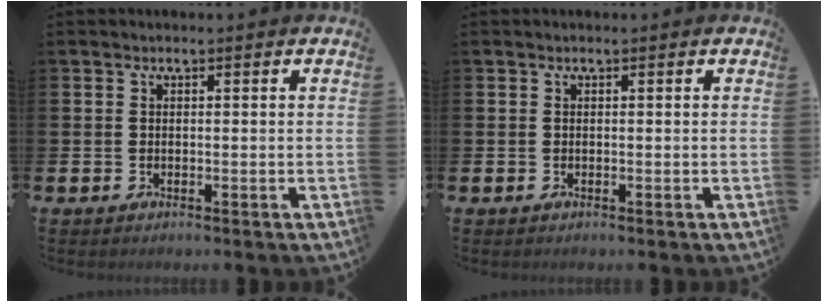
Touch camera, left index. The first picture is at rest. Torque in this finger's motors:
{"motor_torque": [0.00, 0.00, 0.04, 0.00]}